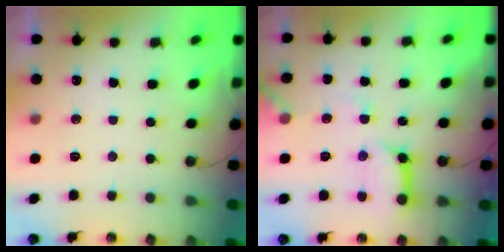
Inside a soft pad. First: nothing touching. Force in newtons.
{"total": 13.4, "press": 13.4, "slide": 1.3}